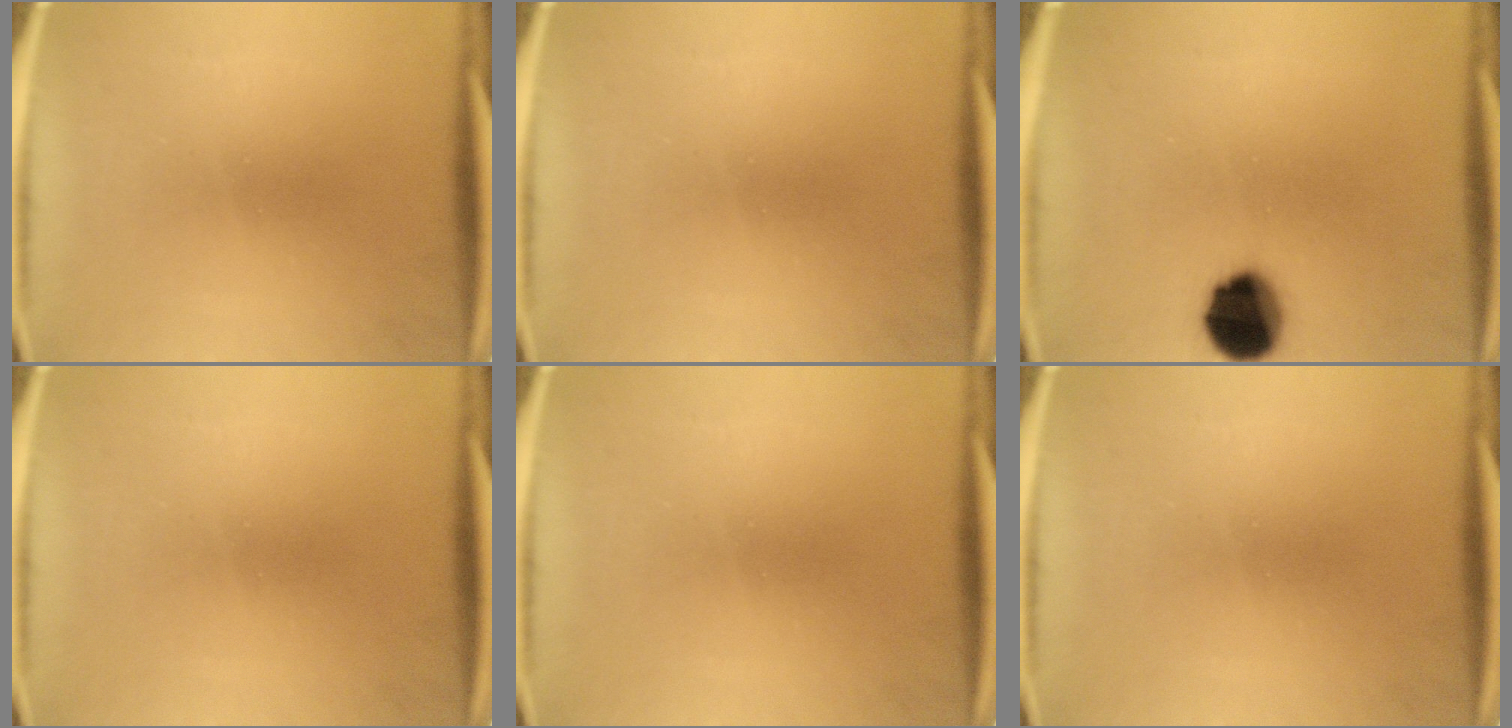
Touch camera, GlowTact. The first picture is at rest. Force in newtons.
{"total": 0.0}
{"total": 12.1}
{"total": 0.0}
{"total": 0.0}
{"total": 0.0}